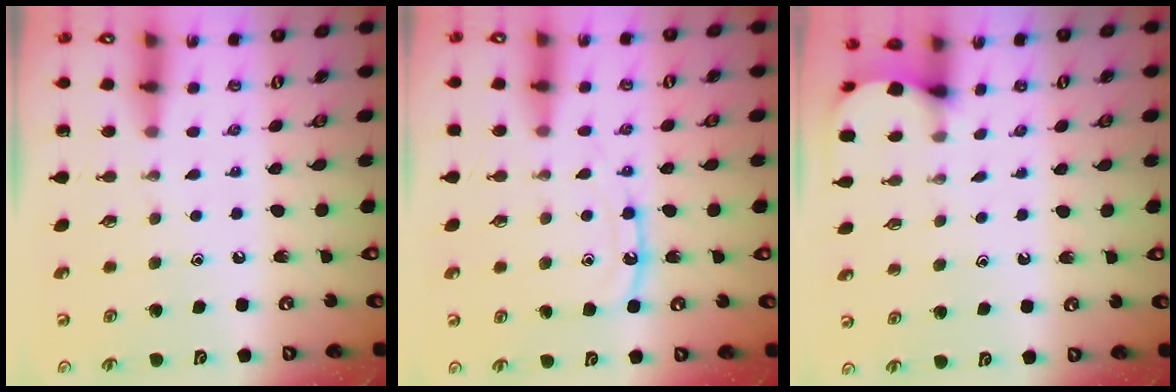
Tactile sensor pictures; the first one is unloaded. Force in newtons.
{"total": 9.5, "press": 9.5, "slide": 0.8}
{"total": 2.4, "press": 2.4, "slide": 0.3}